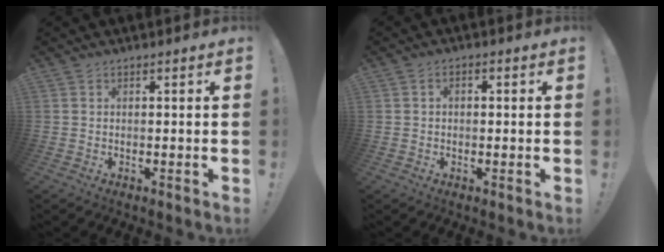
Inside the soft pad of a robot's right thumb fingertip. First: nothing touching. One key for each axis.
{"total": 1.7, "fx": -0.7, "fy": 1.0, "fz": 1.1, "tx": -0.025, "ty": 0.010, "tz": -0.012}